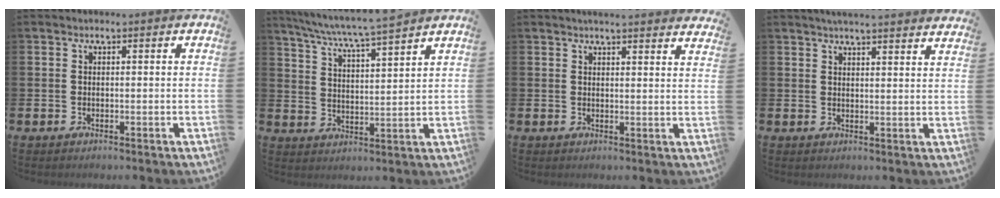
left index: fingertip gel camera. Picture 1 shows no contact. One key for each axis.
{"total": 6.3, "fx": 6.0, "fy": -0.5, "fz": 1.9, "tx": -0.060, "ty": -0.041, "tz": 0.102}
{"total": 3.1, "fx": 3.0, "fy": -0.3, "fz": 0.1, "tx": -0.004, "ty": -0.017, "tz": 0.055}
{"total": 3.8, "fx": 3.7, "fy": -0.6, "fz": 0.5, "tx": -0.013, "ty": -0.020, "tz": 0.066}